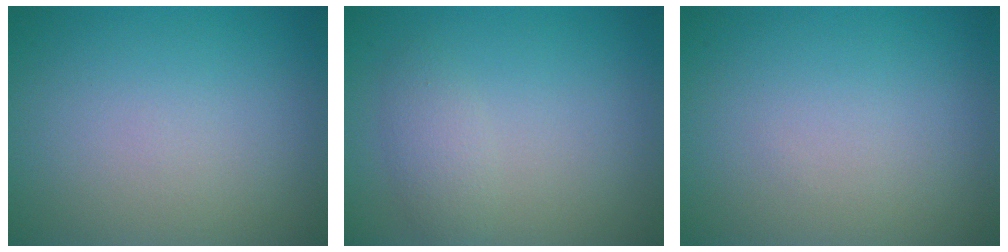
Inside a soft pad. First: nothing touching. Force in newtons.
{"total": 1.9, "press": 1.9, "slide": 0.1}
{"total": 0.0}